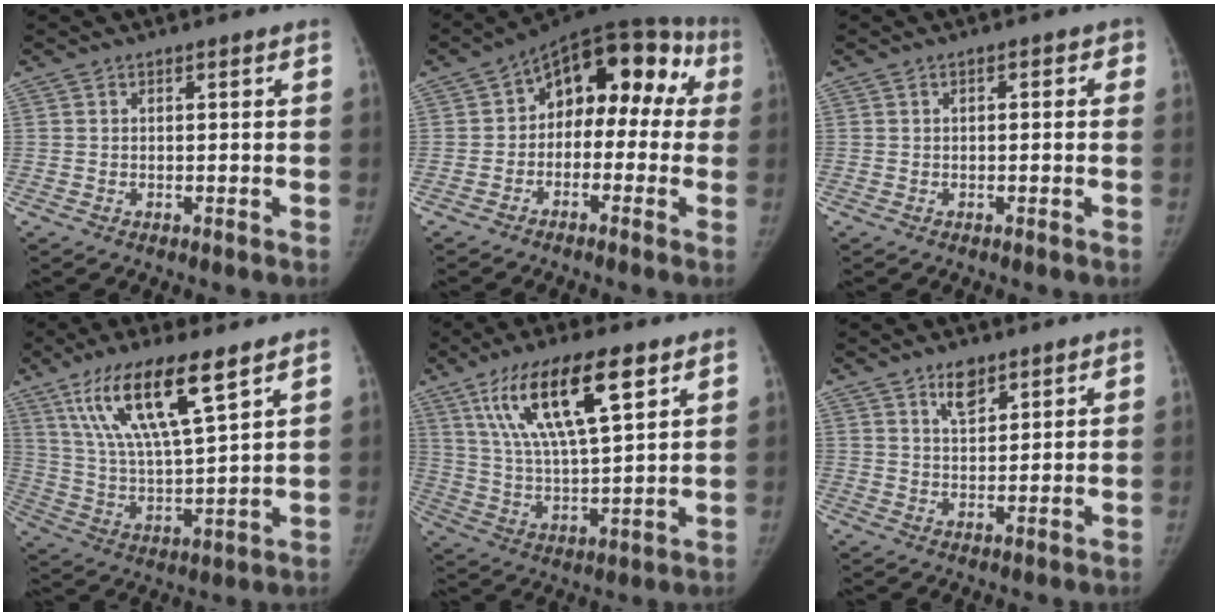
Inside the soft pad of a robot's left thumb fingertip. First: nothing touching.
{"total": 15.8, "force": [1.1, 10.3, 12.0], "torque": [-0.095, 0.061, -0.002]}
{"total": 2.0, "force": [0.3, 1.2, 1.5], "torque": [-0.005, 0.009, -0.005]}
{"total": 17.1, "force": [9.6, 3.8, 13.7], "torque": [-0.255, -0.034, 0.187]}
{"total": 18.2, "force": [9.1, 5.4, 14.8], "torque": [-0.260, -0.023, 0.170]}
{"total": 5.0, "force": [3.3, 2.5, 2.8], "torque": [-0.029, -0.023, 0.056]}